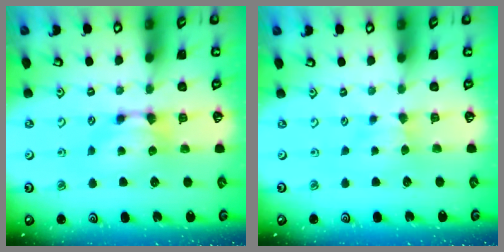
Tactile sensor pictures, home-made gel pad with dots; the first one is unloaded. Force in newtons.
{"total": 2.9, "press": 2.9, "slide": 0.3}